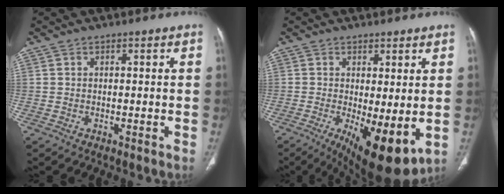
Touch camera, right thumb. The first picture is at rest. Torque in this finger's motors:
{"motor_torque": [-0.26, 0.82, 0.02, -0.08, 0.09]}